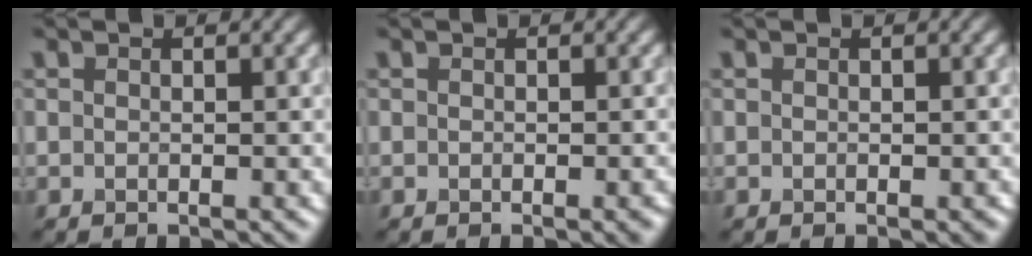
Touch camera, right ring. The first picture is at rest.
{"total": 0.6, "force": [-0.4, 0.1, 0.5], "torque": [-0.002, 0.000, -0.003]}
{"total": 0.0}